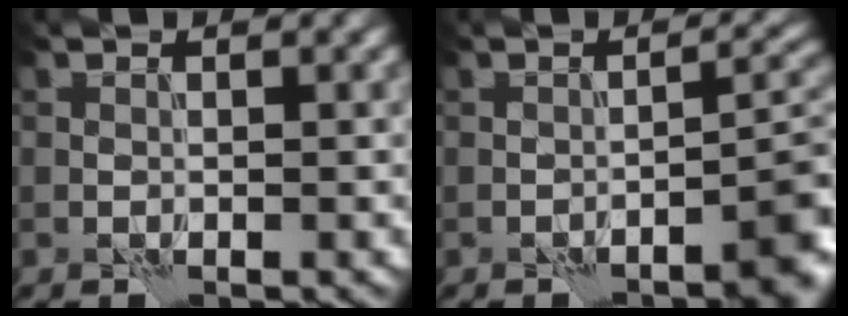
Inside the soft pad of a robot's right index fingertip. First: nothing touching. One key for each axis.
{"total": 4.4, "fx": -2.6, "fy": 0.8, "fz": 3.5, "tx": -0.039, "ty": 0.018, "tz": -0.036}